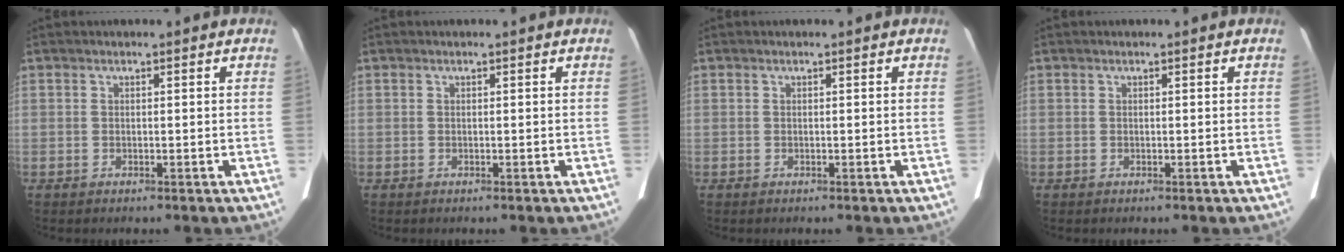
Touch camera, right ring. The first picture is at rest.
{"total": 0.0}
{"total": 0.0}
{"total": 0.0}